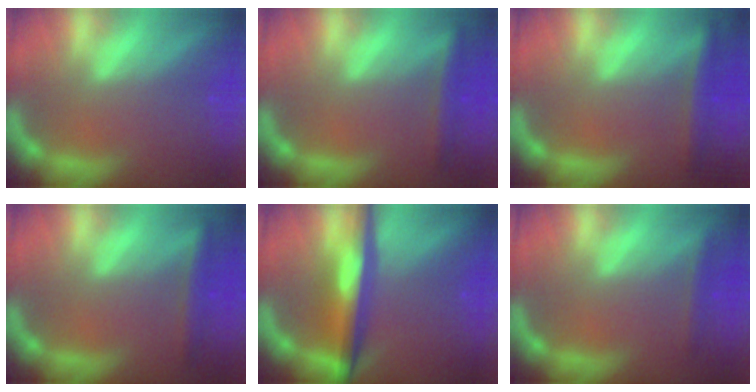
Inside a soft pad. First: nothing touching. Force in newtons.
{"total": 2.9}
{"total": 3.5}
{"total": 2.9}
{"total": 6.5}
{"total": 1.9}